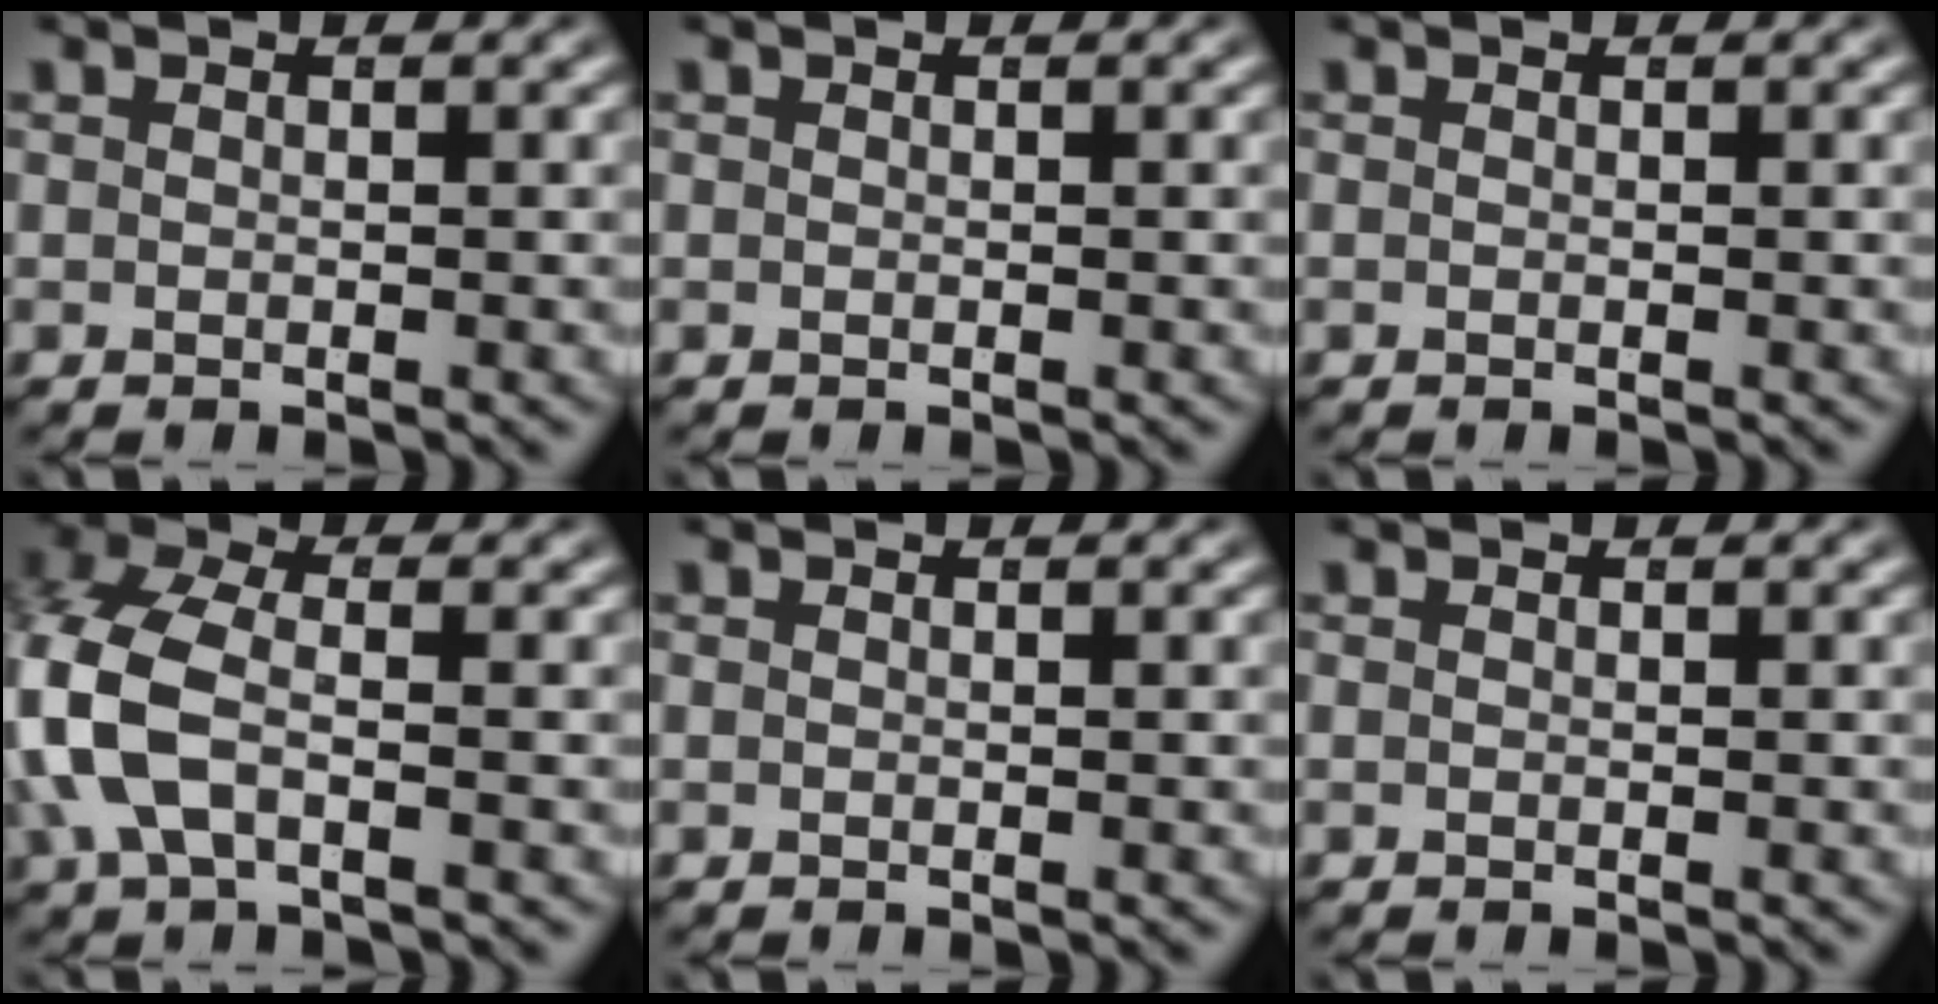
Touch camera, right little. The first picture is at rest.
{"total": 0.0}
{"total": 0.0}
{"total": 6.7, "force": [-0.6, 4.7, 4.8], "torque": [-0.152, -0.030, 0.001]}
{"total": 0.0}
{"total": 0.0}